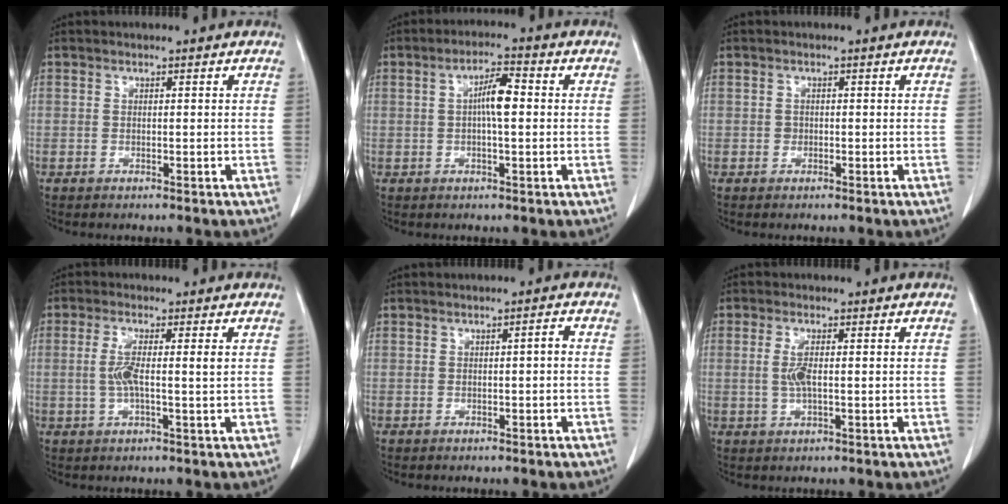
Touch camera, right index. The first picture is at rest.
{"total": 4.9, "force": [0.3, 0.9, 4.8], "torque": [-0.087, 0.011, 0.003]}
{"total": 0.6, "force": [-0.1, 0.6, 0.2], "torque": [-0.001, 0.002, -0.003]}
{"total": 4.5, "force": [0.4, 0.4, 4.5], "torque": [-0.091, 0.003, 0.006]}
{"total": 1.0, "force": [-0.2, 0.1, 1.0], "torque": [-0.014, 0.002, -0.003]}
{"total": 3.0, "force": [0.1, 0.8, 2.9], "torque": [-0.065, -0.004, 0.002]}